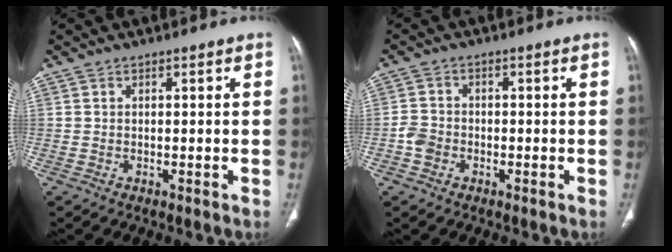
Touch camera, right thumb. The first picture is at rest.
{"total": 3.2, "force": [-1.3, 2.6, 1.3], "torque": [-0.019, 0.012, -0.029]}